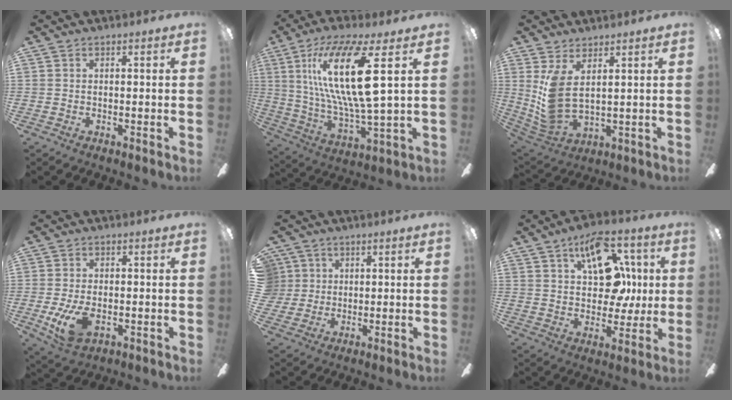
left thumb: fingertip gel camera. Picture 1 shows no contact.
{"total": 21.1, "force": [8.0, 4.6, 18.9], "torque": [-0.396, -0.024, 0.109]}
{"total": 8.7, "force": [3.3, 4.3, 6.9], "torque": [-0.159, -0.024, 0.069]}
{"total": 9.4, "force": [-2.4, 5.4, 7.3], "torque": [-0.149, -0.005, -0.040]}
{"total": 5.3, "force": [1.5, 5.0, 0.5], "torque": [-0.014, 0.005, 0.028]}
{"total": 17.5, "force": [7.1, 10.7, 12.0], "torque": [-0.175, -0.010, 0.128]}